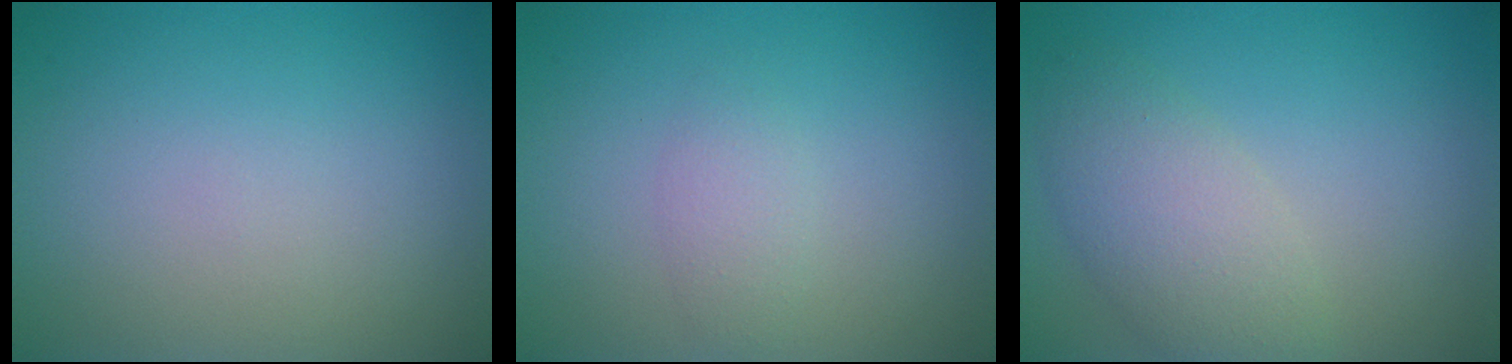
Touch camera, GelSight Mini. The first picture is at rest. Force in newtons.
{"total": 1.5, "press": 1.5, "slide": 0.0}
{"total": 4.1, "press": 4.1, "slide": 0.3}